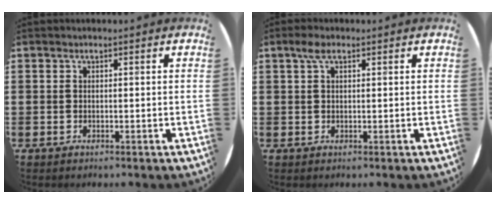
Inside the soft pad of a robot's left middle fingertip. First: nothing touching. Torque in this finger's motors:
{"motor_torque": [0.73, -0.58, 0.32, 0.11]}